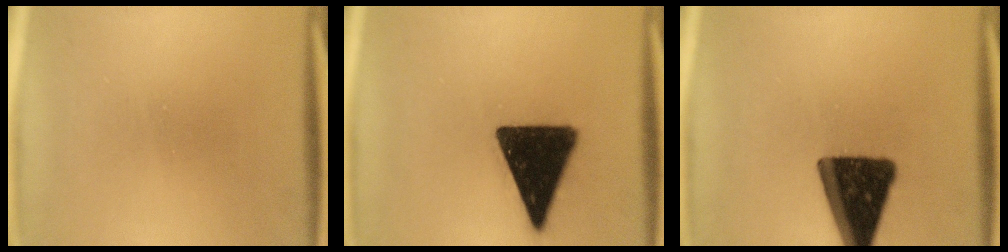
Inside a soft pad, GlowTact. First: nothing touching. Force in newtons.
{"total": 17.4}
{"total": 16.3}